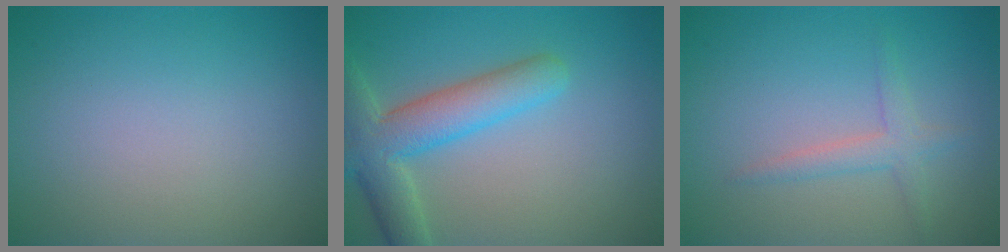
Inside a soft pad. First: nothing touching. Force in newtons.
{"total": 6.0, "press": 5.9, "slide": 0.4}
{"total": 2.0, "press": 2.0, "slide": 0.1}